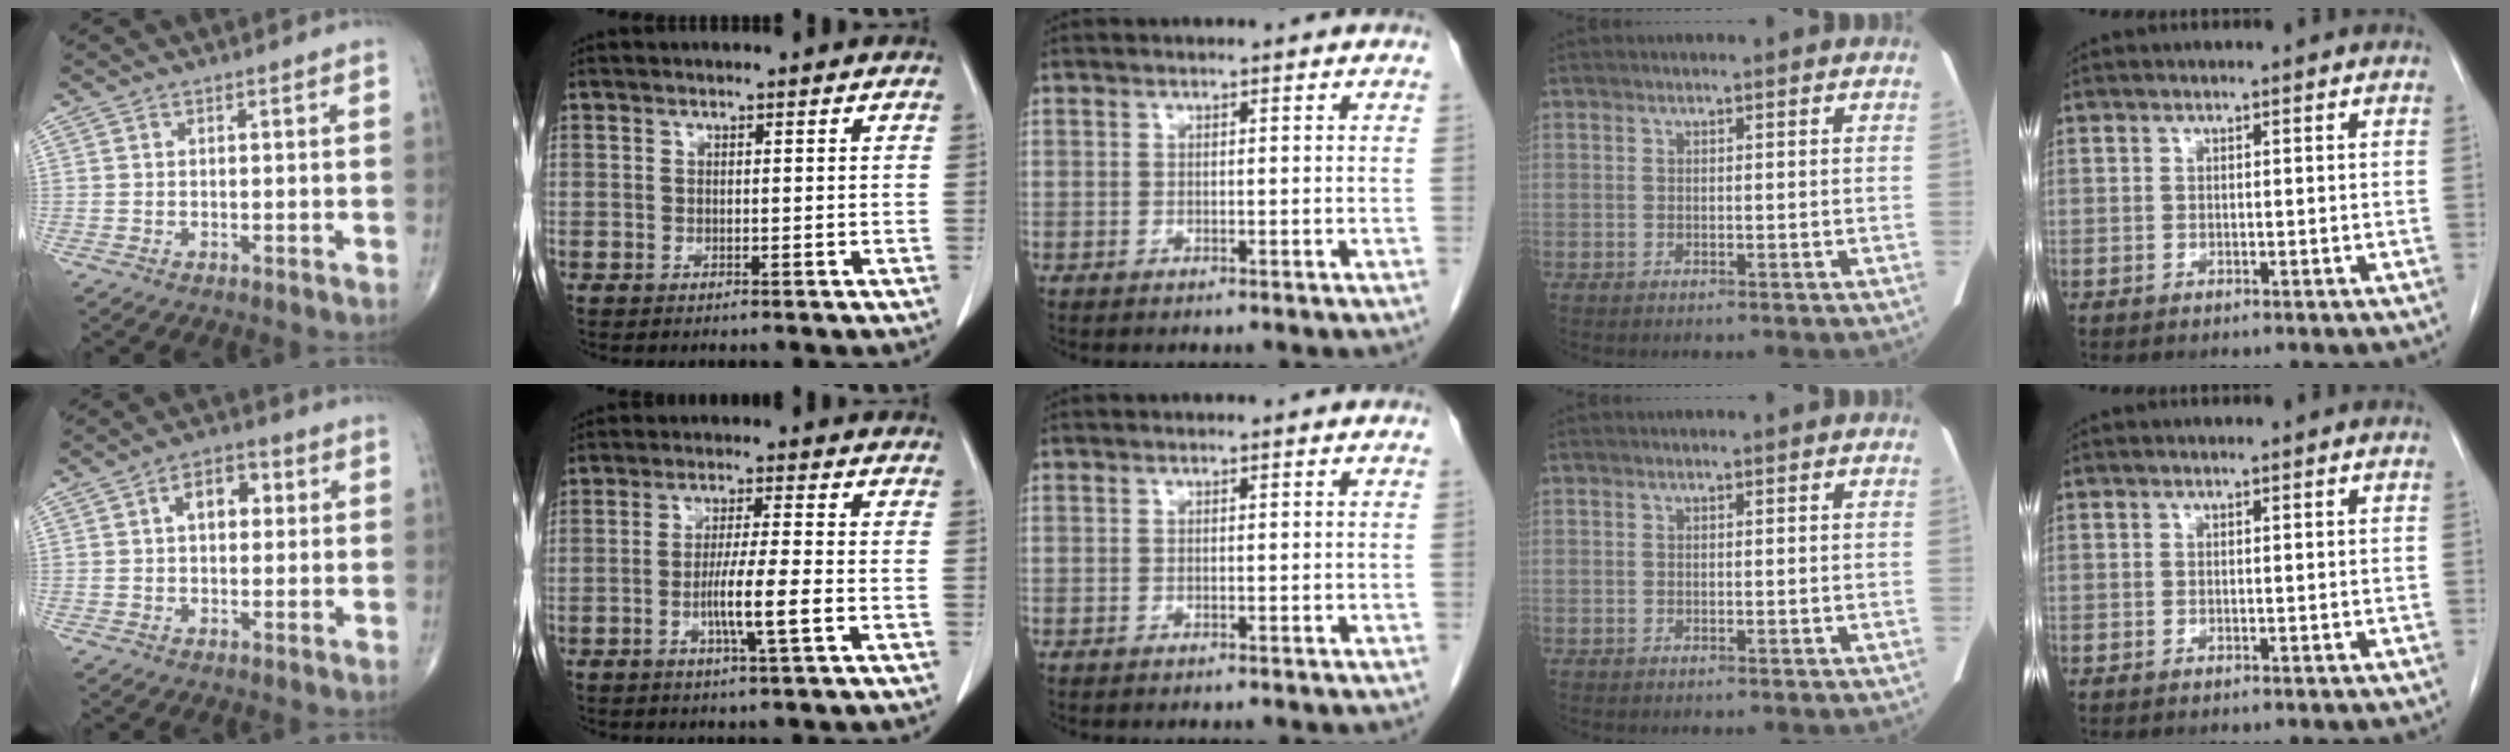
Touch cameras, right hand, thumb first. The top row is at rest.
{"thumb": {"total": 6.5, "force": [1.3, 4.1, 4.9], "torque": [-0.054, 0.014, 0.012]}, "index": {"total": 6.7, "force": [-2.0, -0.3, 6.4], "torque": [-0.115, -0.008, -0.038]}}